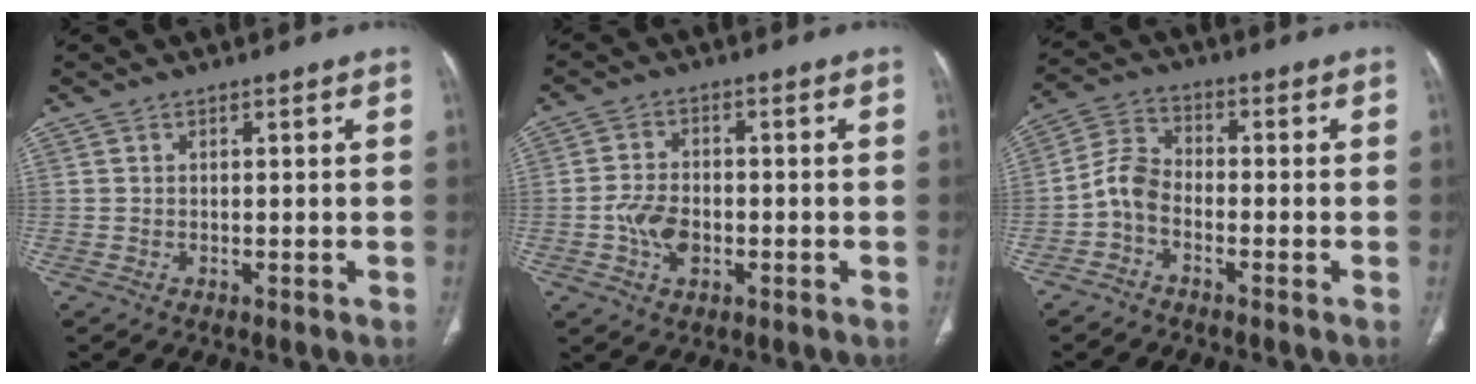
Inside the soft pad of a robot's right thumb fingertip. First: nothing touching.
{"total": 5.9, "force": [-1.6, 3.9, 4.1], "torque": [-0.071, 0.010, -0.030]}
{"total": 5.4, "force": [-2.3, 3.3, 3.5], "torque": [-0.068, 0.026, -0.060]}